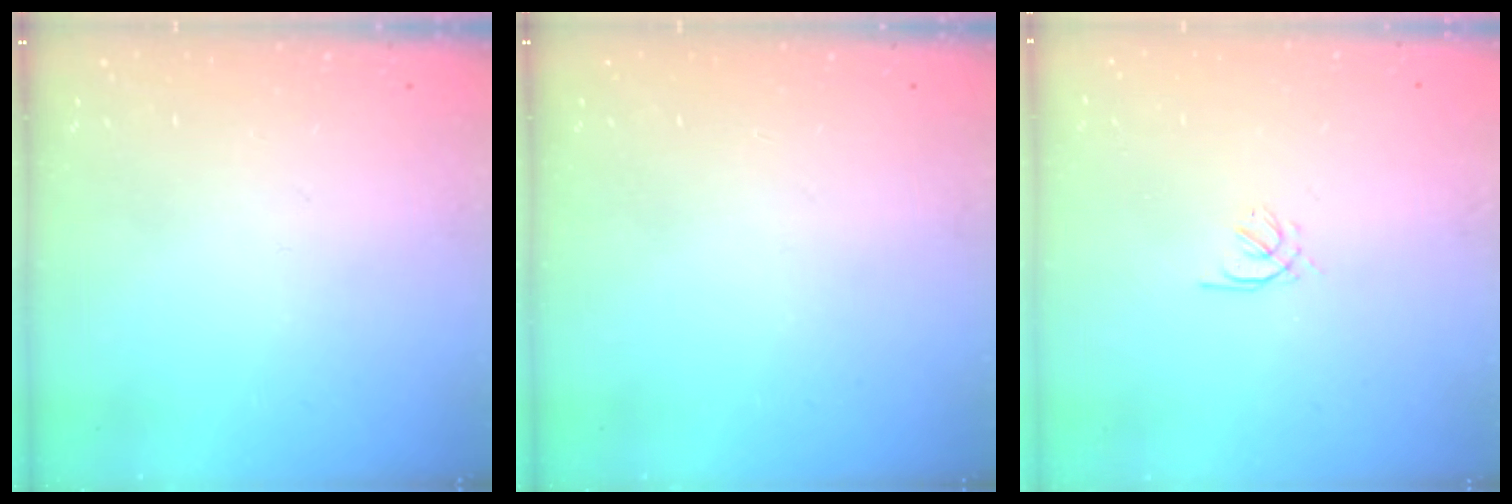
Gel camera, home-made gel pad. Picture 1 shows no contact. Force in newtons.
{"total": 0.0}
{"total": 0.9, "press": 0.8, "slide": 0.4}